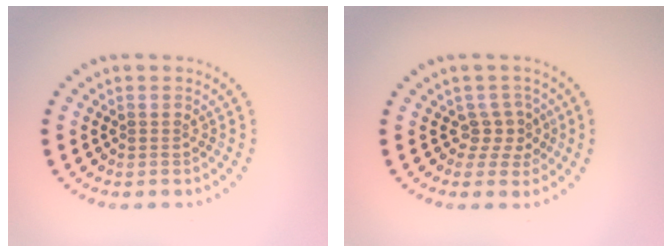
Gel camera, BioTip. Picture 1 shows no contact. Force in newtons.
{"total": 2.0, "press": 1.4, "slide": 1.4}